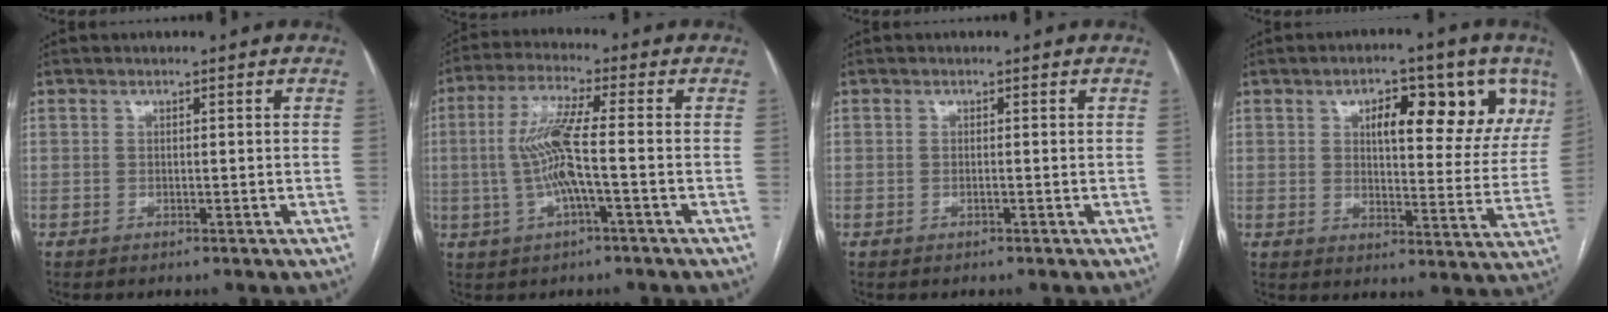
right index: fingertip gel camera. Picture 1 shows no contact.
{"total": 8.6, "force": [-0.9, 0.6, 8.6], "torque": [-0.180, 0.010, -0.022]}
{"total": 0.0}
{"total": 14.3, "force": [6.9, 5.5, 11.2], "torque": [-0.130, 0.009, 0.094]}